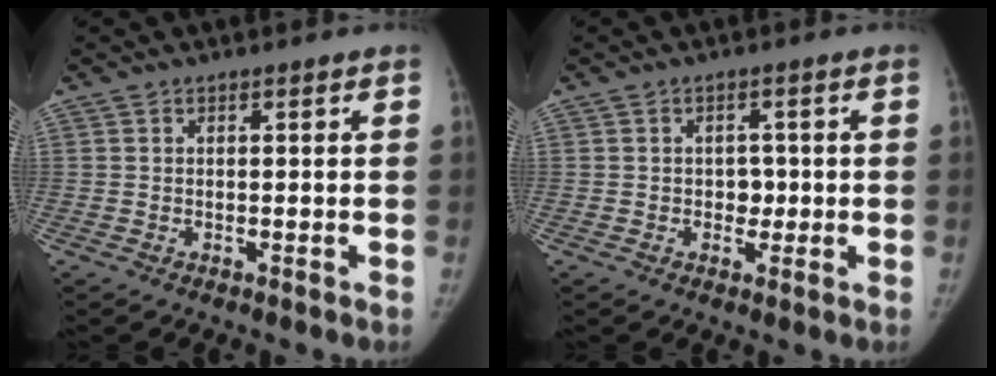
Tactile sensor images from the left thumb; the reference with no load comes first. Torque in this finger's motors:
{"motor_torque": [-0.06, 0.05, 0.12, 0.00, 0.00]}